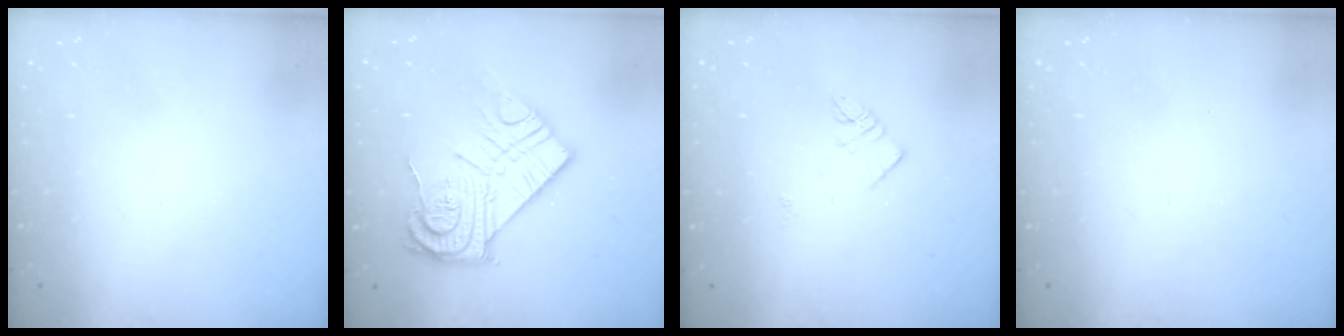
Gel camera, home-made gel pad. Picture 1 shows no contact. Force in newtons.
{"total": 18.5, "press": 18.4, "slide": 1.5}
{"total": 3.1, "press": 3.1, "slide": 0.3}
{"total": 0.0}